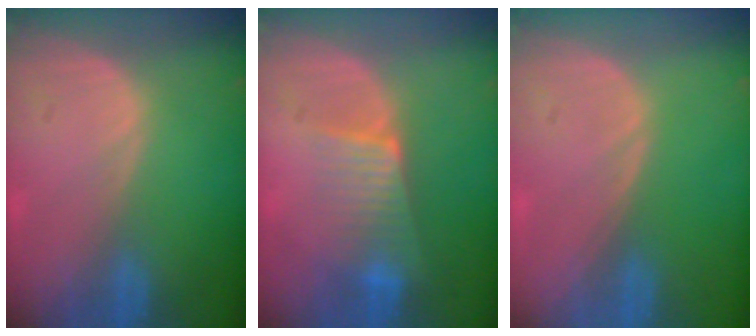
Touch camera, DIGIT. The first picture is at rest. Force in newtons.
{"total": 6.4, "press": 5.7, "slide": 3.1}
{"total": 0.0}